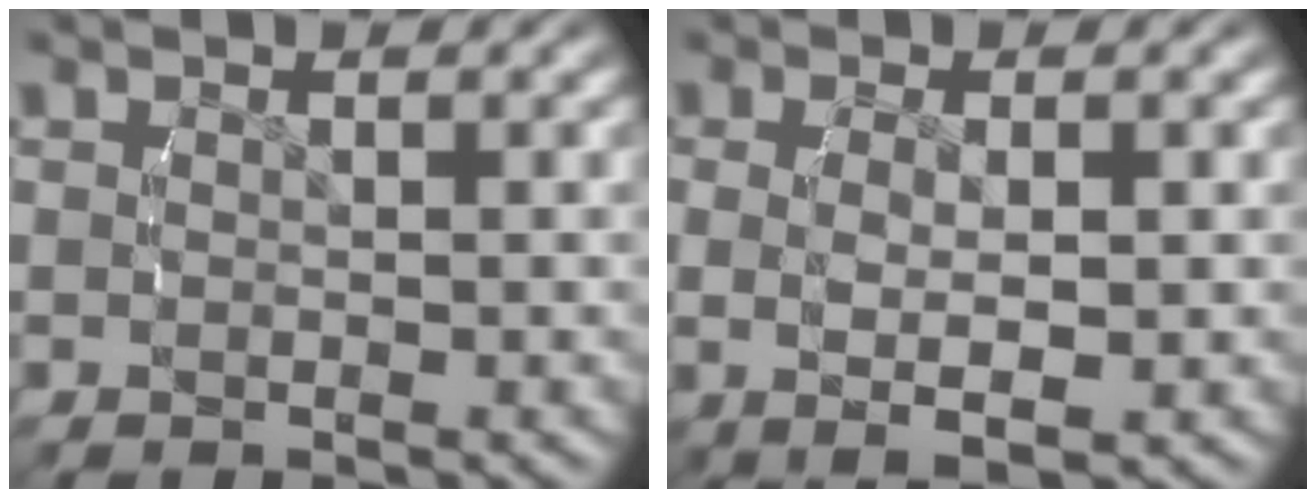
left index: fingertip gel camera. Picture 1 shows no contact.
{"total": 4.7, "force": [-0.1, 1.9, 4.3], "torque": [-0.081, -0.007, 0.007]}